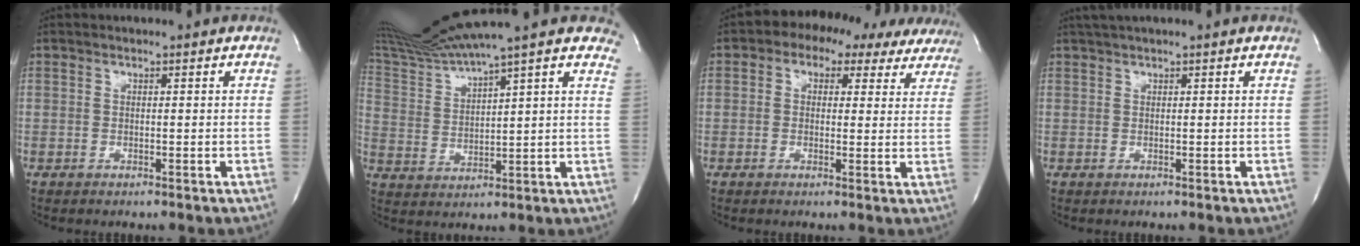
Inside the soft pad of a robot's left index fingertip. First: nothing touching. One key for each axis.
{"total": 22.8, "fx": 20.2, "fy": 0.9, "fz": 10.4, "tx": -0.177, "ty": -0.019, "tz": 0.295}
{"total": 13.3, "fx": 9.2, "fy": 7.3, "fz": 6.2, "tx": -0.079, "ty": 0.047, "tz": 0.103}
{"total": 3.0, "fx": 2.5, "fy": 0.0, "fz": 1.7, "tx": -0.026, "ty": 0.027, "tz": 0.043}